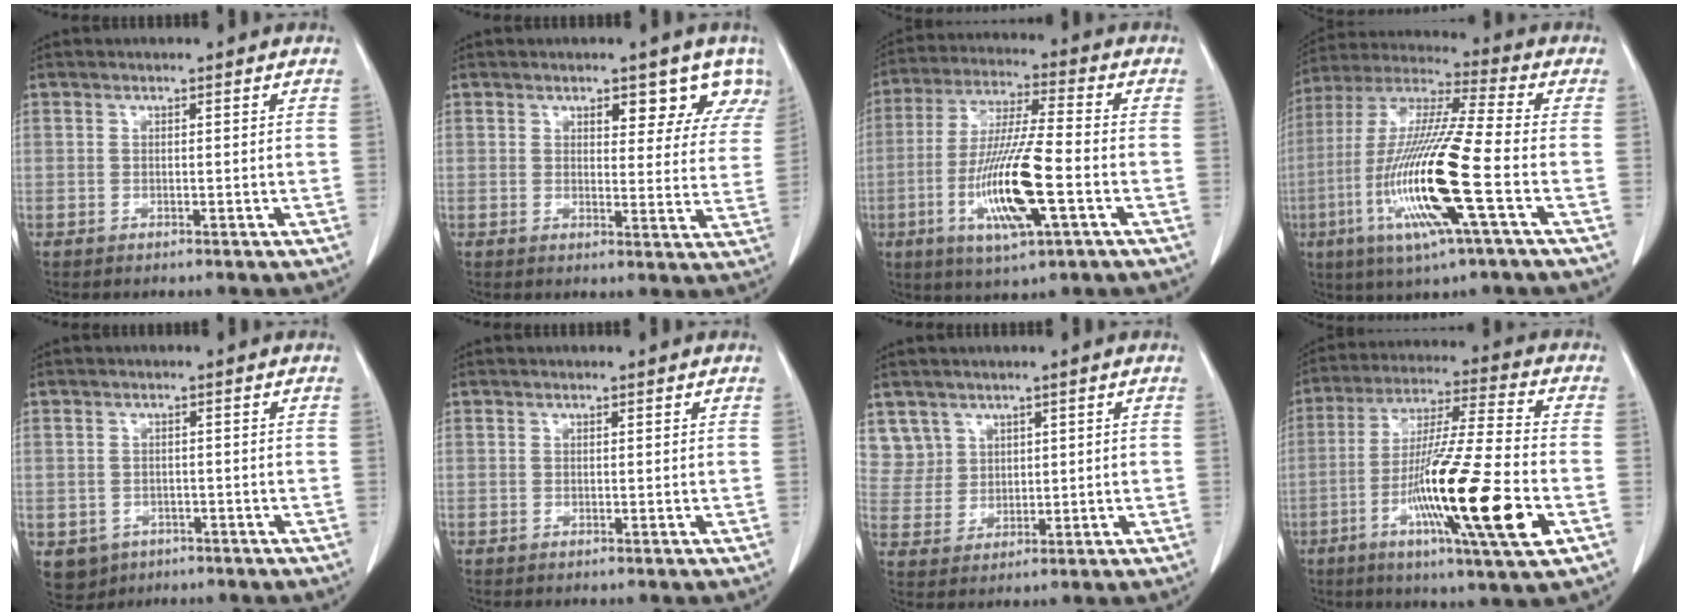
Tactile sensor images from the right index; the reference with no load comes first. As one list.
[{"total": 6.6, "force": [5.0, 3.0, 3.1], "torque": [-0.014, -0.010, 0.048]}, {"total": 14.4, "force": [-4.2, 1.4, 13.7], "torque": [-0.272, -0.016, -0.077]}, {"total": 18.4, "force": [-5.4, 0.4, 17.6], "torque": [-0.366, -0.019, -0.108]}, {"total": 4.6, "force": [-2.2, 4.0, 0.9], "torque": [-0.011, 0.003, -0.027]}, {"total": 0.0}, {"total": 5.6, "force": [3.5, 4.4, -0.3], "torque": [0.014, 0.005, 0.078]}, {"total": 19.6, "force": [-6.1, 0.2, 18.6], "torque": [-0.334, -0.024, -0.108]}]